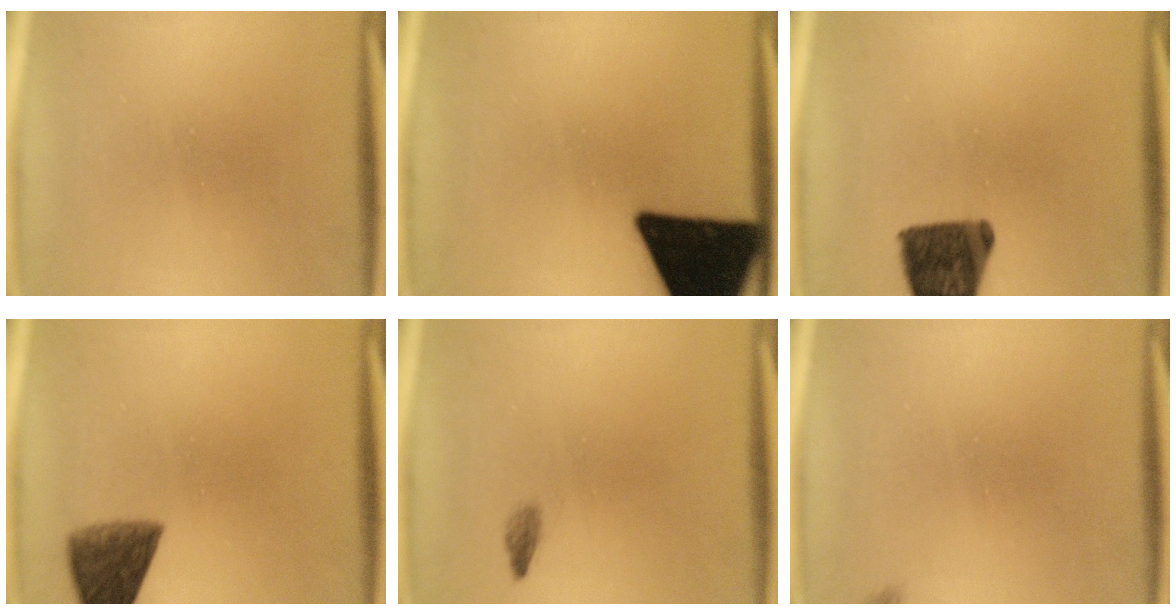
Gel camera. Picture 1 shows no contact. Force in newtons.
{"total": 20.3}
{"total": 12.6}
{"total": 7.6}
{"total": 0.9}
{"total": 0.9}